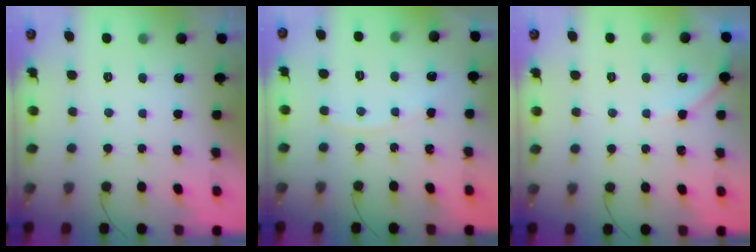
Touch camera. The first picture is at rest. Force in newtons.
{"total": 3.5, "press": 3.5, "slide": 0.5}
{"total": 3.7, "press": 3.7, "slide": 0.5}